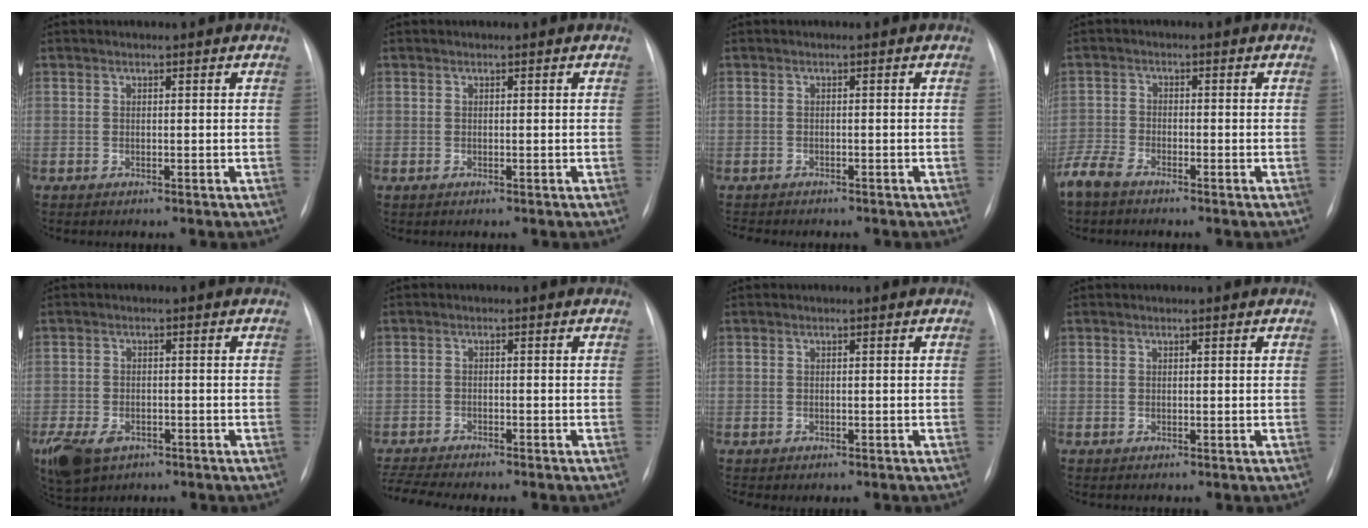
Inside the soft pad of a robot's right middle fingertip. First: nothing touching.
{"total": 0.0}
{"total": 4.8, "force": [-4.2, 1.3, 1.9], "torque": [-0.033, -0.007, -0.053]}
{"total": 4.7, "force": [-4.1, 1.3, 2.0], "torque": [-0.047, -0.011, -0.082]}
{"total": 9.6, "force": [-5.2, 6.6, 4.7], "torque": [-0.118, -0.005, -0.078]}
{"total": 8.6, "force": [-7.8, 0.5, 3.5], "torque": [-0.059, -0.008, -0.118]}
{"total": 1.5, "force": [-1.1, 0.8, 0.7], "torque": [-0.013, -0.003, -0.009]}
{"total": 0.0}